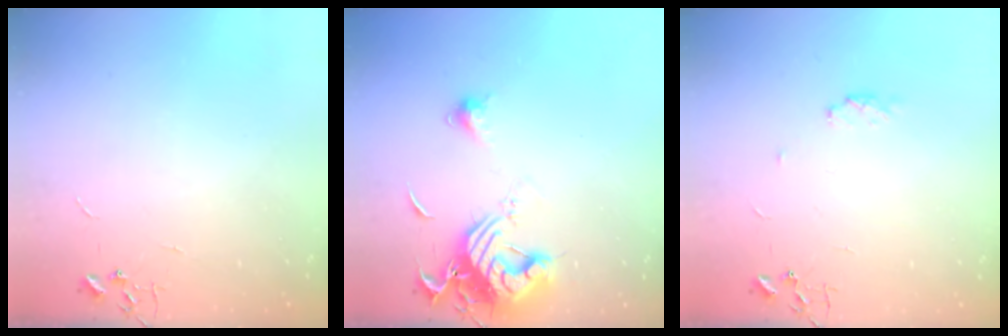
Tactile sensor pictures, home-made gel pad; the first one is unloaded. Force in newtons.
{"total": 12.5, "press": 12.4, "slide": 1.5}
{"total": 4.5, "press": 4.5, "slide": 0.9}